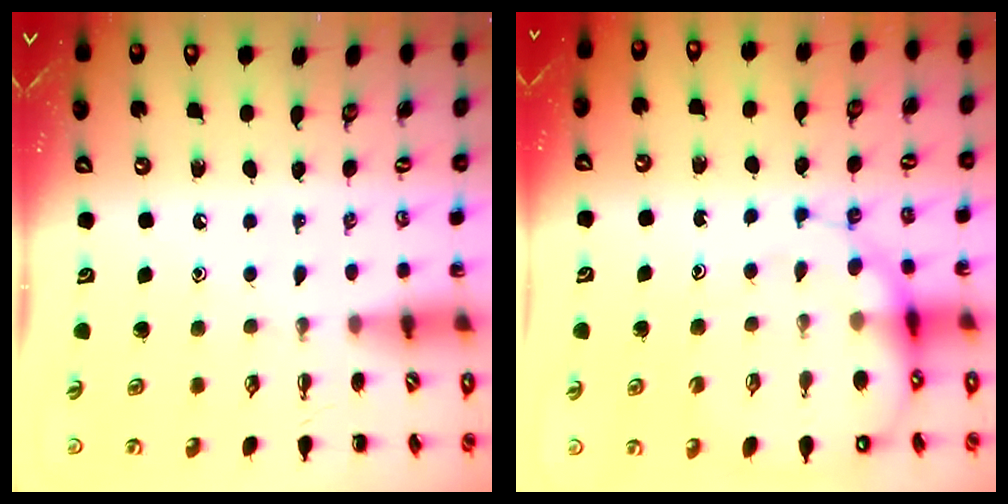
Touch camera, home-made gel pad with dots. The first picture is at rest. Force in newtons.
{"total": 14.5, "press": 14.0, "slide": 3.8}